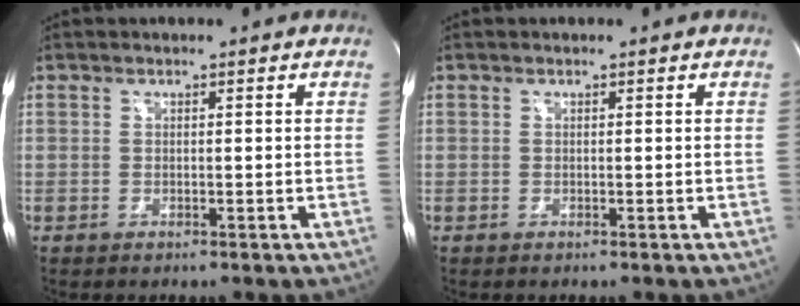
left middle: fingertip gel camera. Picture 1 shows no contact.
{"total": 0.0}